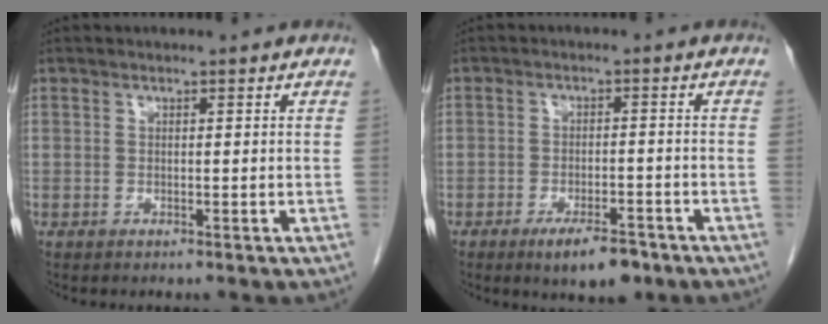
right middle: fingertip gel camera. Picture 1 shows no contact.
{"total": 6.1, "force": [-4.0, 2.1, 4.0], "torque": [-0.062, -0.002, -0.057]}